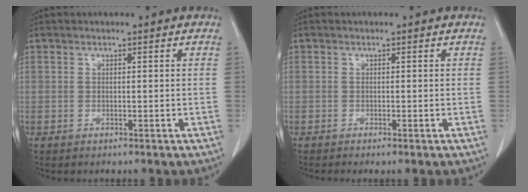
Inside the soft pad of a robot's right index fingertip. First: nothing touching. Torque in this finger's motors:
{"motor_torque": [-0.08, -0.08, -0.07, 0.02]}